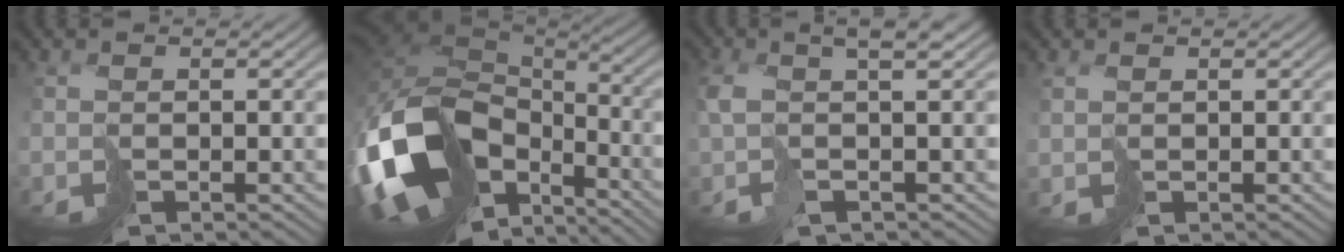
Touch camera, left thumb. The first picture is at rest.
{"total": 19.1, "force": [-5.7, 13.4, 12.3], "torque": [-0.319, -0.041, -0.079]}
{"total": 5.8, "force": [1.0, 1.7, 5.5], "torque": [-0.097, 0.009, 0.011]}
{"total": 0.9, "force": [0.8, 0.3, -0.3], "torque": [0.006, 0.000, 0.018]}